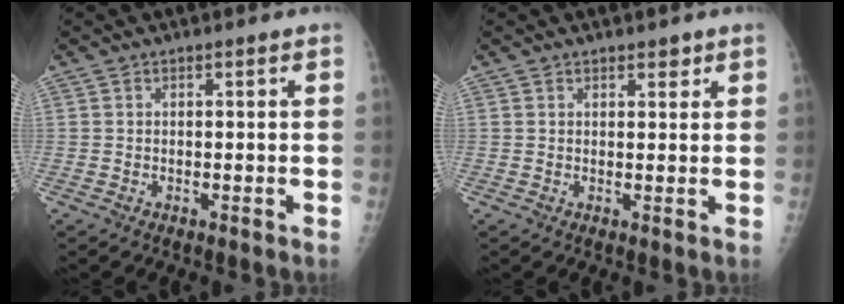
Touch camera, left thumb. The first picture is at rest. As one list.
[{"total": 1.9, "force": [1.3, 0.9, 0.9], "torque": [0.000, -0.007, 0.016]}]